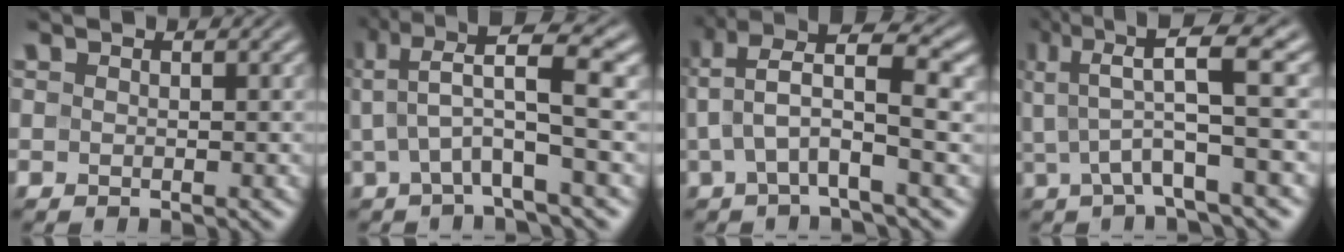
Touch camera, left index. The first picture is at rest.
{"total": 6.8, "force": [1.6, 1.2, 6.4], "torque": [-0.118, 0.015, 0.023]}
{"total": 5.9, "force": [1.1, 1.5, 5.6], "torque": [-0.109, 0.015, 0.011]}
{"total": 7.4, "force": [2.3, 1.3, 6.9], "torque": [-0.112, 0.016, 0.036]}